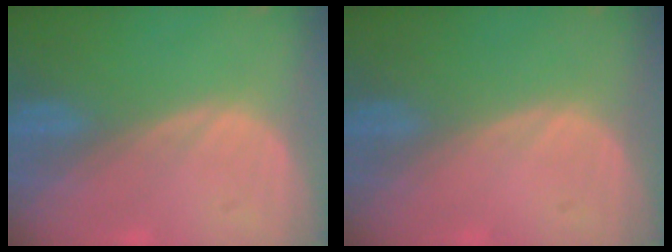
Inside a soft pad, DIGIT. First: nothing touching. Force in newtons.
{"total": 0.0}